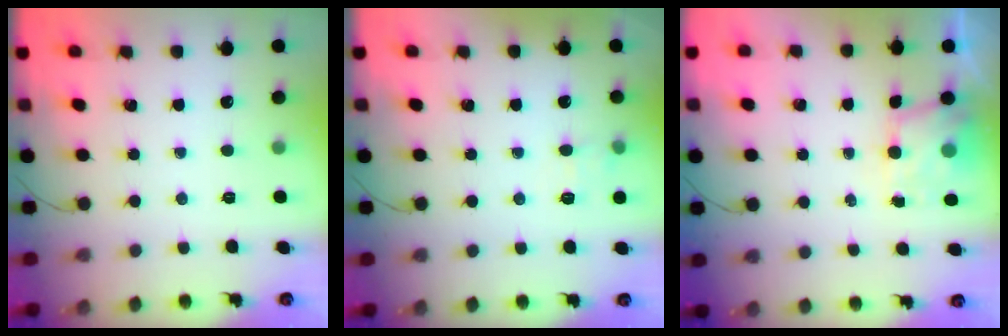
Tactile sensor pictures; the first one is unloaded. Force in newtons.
{"total": 6.5, "press": 6.2, "slide": 1.8}
{"total": 5.6, "press": 5.4, "slide": 1.1}